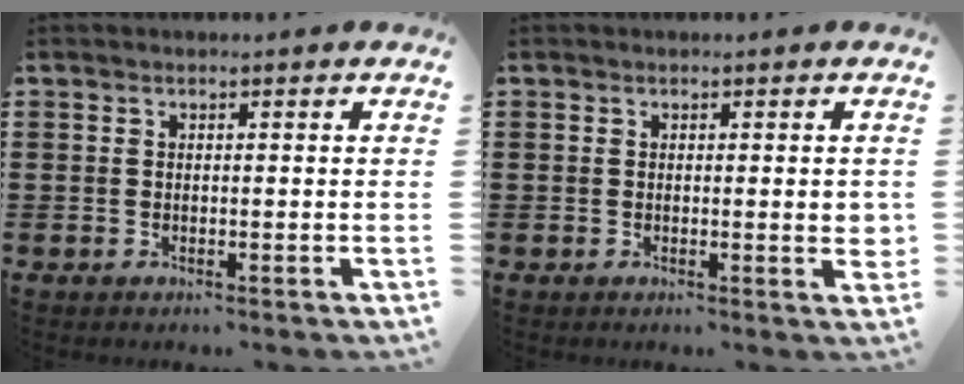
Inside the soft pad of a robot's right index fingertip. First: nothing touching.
{"total": 2.0, "force": [0.2, 0.4, 1.9], "torque": [-0.036, 0.001, 0.003]}